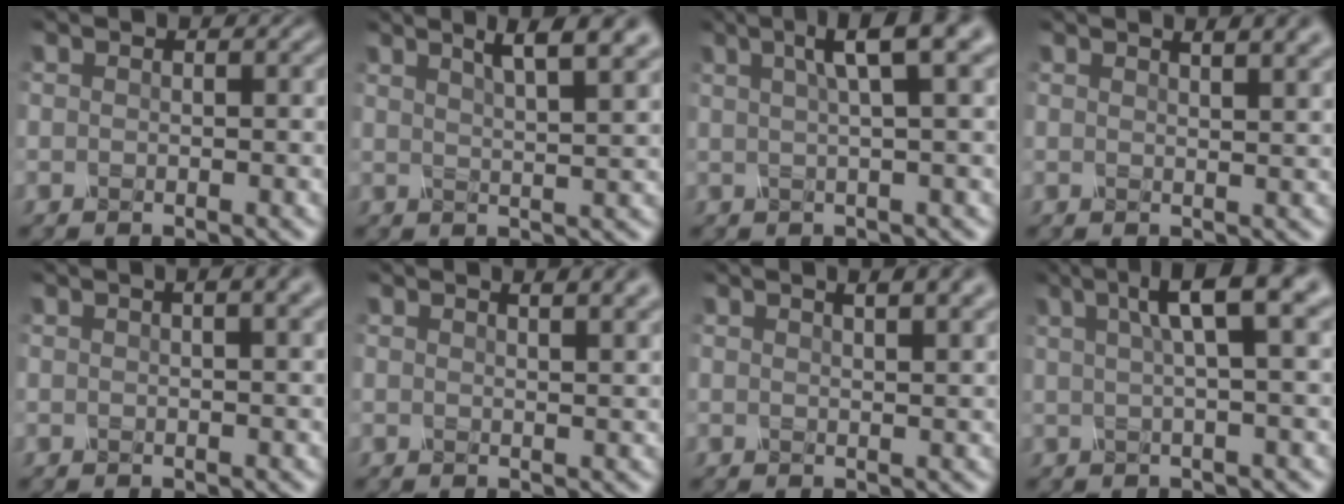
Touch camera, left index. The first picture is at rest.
{"total": 7.1, "force": [4.3, 2.2, 5.2], "torque": [-0.045, 0.029, 0.034]}
{"total": 5.4, "force": [2.3, 1.1, 4.7], "torque": [-0.059, 0.016, 0.027]}
{"total": 4.5, "force": [2.8, 1.8, 3.0], "torque": [-0.009, 0.023, 0.010]}
{"total": 5.1, "force": [2.6, 2.1, 3.8], "torque": [-0.027, 0.025, 0.005]}
{"total": 4.5, "force": [2.8, 1.8, 3.0], "torque": [-0.009, 0.025, 0.007]}
{"total": 4.7, "force": [2.8, 1.9, 3.3], "torque": [-0.013, 0.023, 0.008]}
{"total": 6.0, "force": [2.4, 1.2, 5.4], "torque": [-0.070, 0.015, 0.029]}